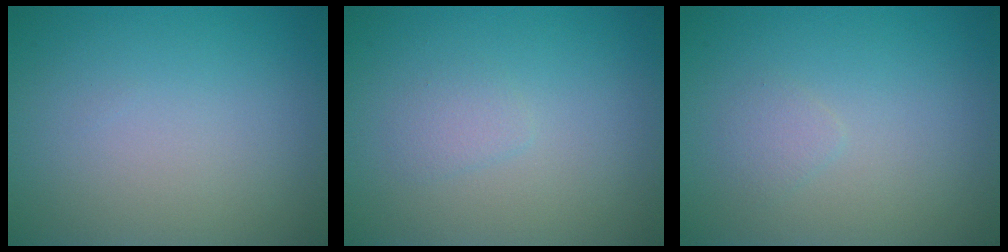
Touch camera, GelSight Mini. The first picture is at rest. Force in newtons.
{"total": 1.0, "press": 1.0, "slide": 0.1}
{"total": 0.9, "press": 0.9, "slide": 0.0}